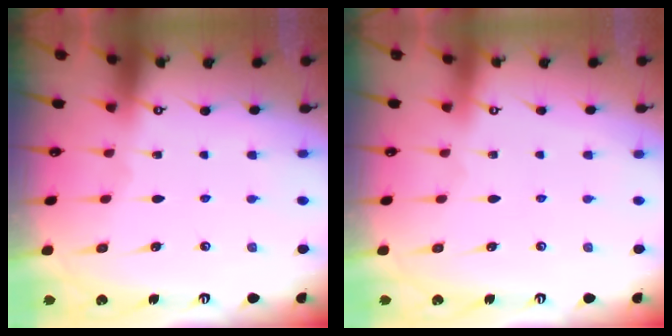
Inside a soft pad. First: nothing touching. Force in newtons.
{"total": 3.9, "press": 3.9, "slide": 0.1}